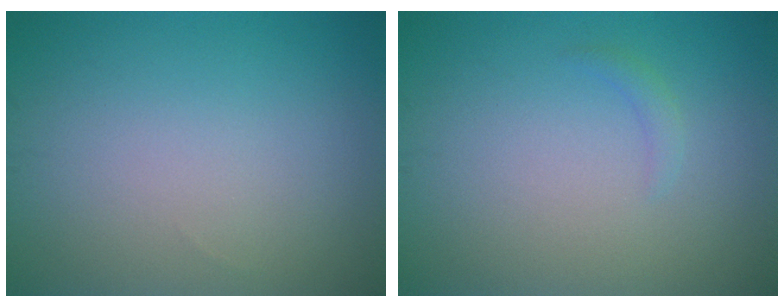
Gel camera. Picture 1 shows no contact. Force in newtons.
{"total": 0.9, "press": 0.9, "slide": 0.1}